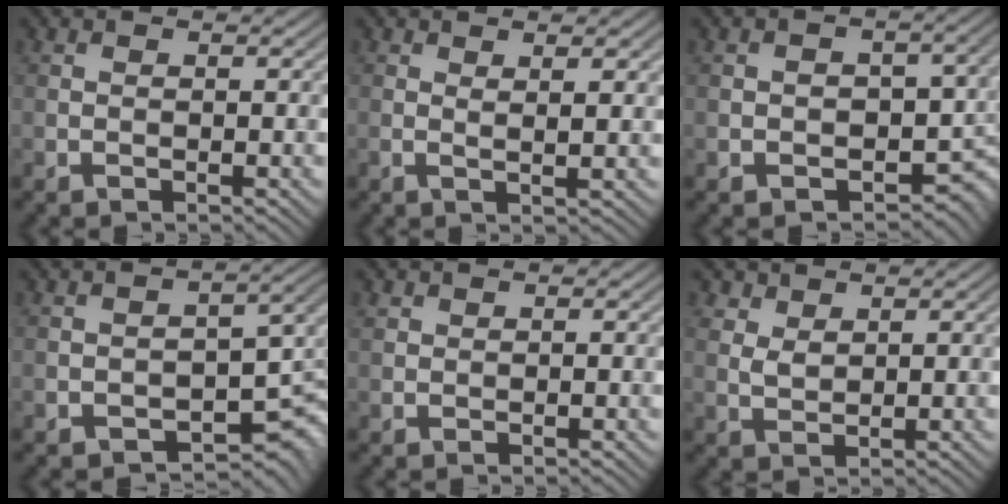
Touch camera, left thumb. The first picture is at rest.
{"total": 1.9, "force": [1.1, 0.3, 1.5], "torque": [-0.029, -0.001, 0.017]}
{"total": 6.0, "force": [-1.3, 4.3, 4.0], "torque": [-0.054, -0.017, -0.020]}
{"total": 7.9, "force": [-3.0, 4.8, 5.5], "torque": [-0.064, -0.023, -0.038]}
{"total": 0.9, "force": [0.7, 0.6, 0.1], "torque": [-0.007, -0.001, 0.017]}
{"total": 2.8, "force": [1.9, 1.5, 1.2], "torque": [-0.033, -0.002, 0.041]}